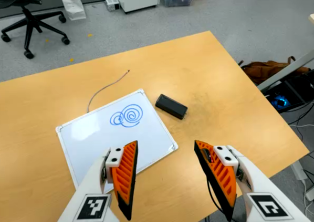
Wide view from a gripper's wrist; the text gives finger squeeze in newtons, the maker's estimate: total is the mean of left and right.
{"total": 0.0}